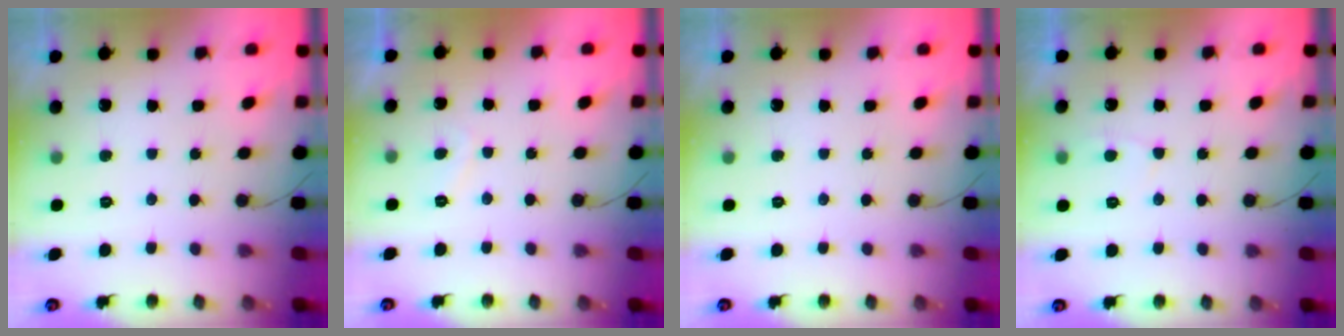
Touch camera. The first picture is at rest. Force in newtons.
{"total": 0.9, "press": 0.7, "slide": 0.6}
{"total": 0.0}
{"total": 3.4, "press": 3.4, "slide": 0.4}